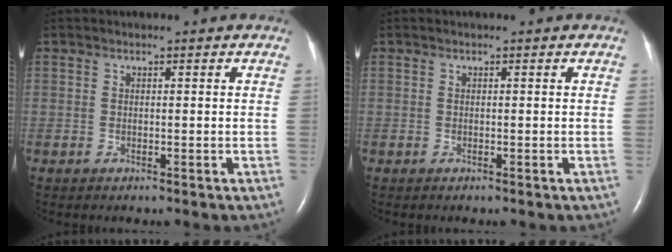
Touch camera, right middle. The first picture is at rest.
{"total": 0.0}